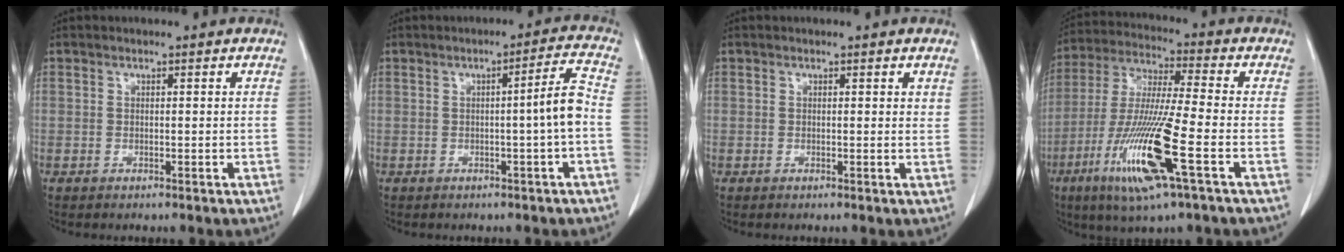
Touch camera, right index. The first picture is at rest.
{"total": 4.7, "force": [-0.9, -0.8, 4.5], "torque": [-0.063, 0.007, -0.014]}
{"total": 0.6, "force": [0.4, 0.2, 0.4], "torque": [-0.002, -0.001, 0.002]}
{"total": 16.0, "force": [-6.2, 0.3, 14.8], "torque": [-0.306, -0.025, -0.118]}